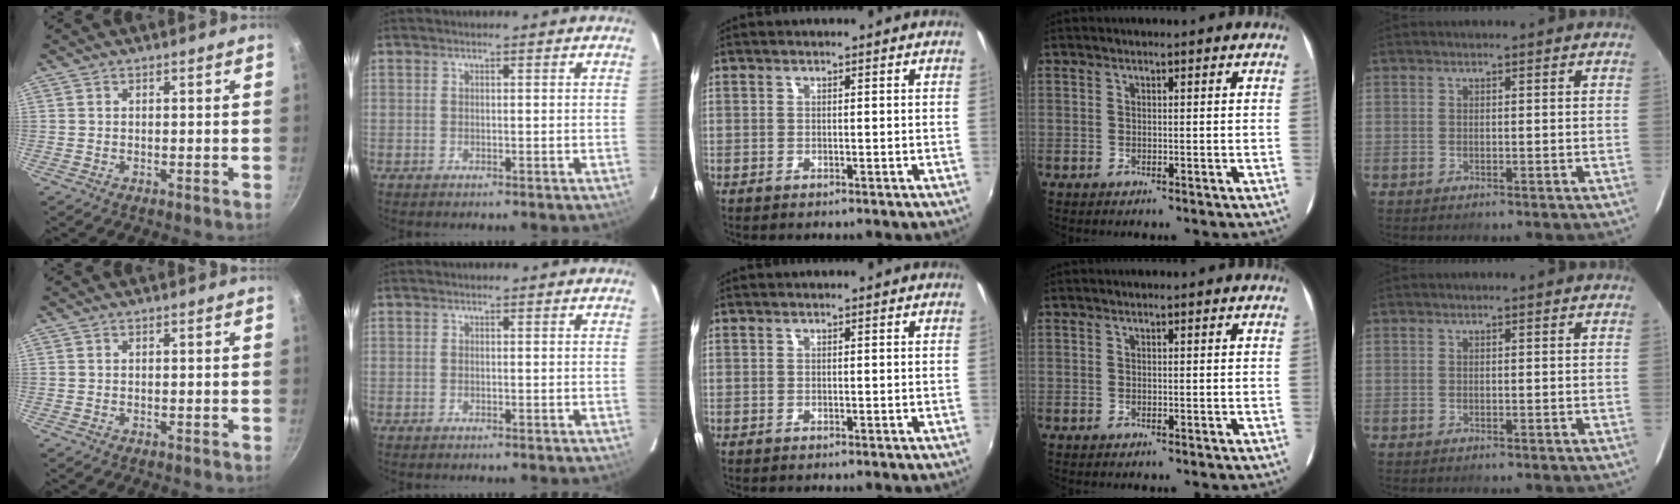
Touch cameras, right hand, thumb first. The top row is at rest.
{}